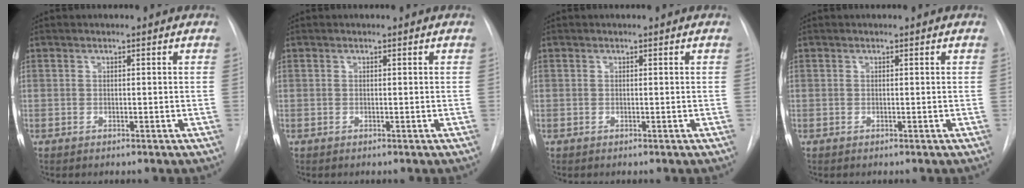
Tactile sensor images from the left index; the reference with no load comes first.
{"total": 0.0}
{"total": 0.0}
{"total": 0.0}